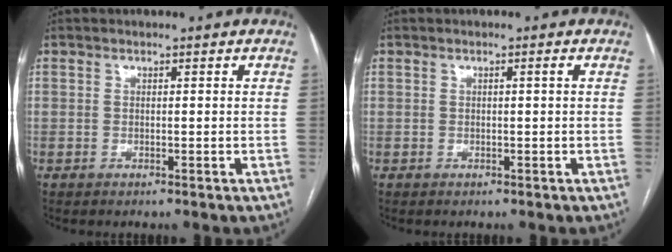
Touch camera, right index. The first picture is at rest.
{"total": 0.6, "force": [0.1, -0.1, 0.5], "torque": [-0.008, 0.001, 0.002]}